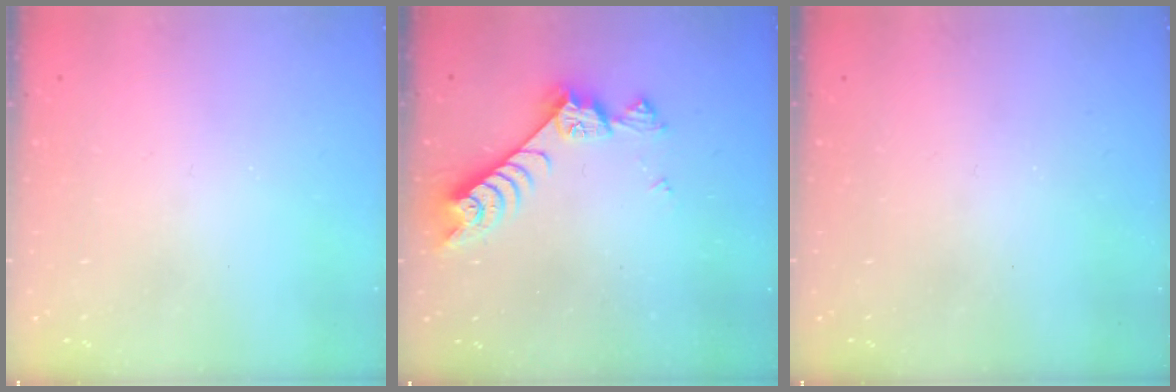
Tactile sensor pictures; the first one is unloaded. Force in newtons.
{"total": 7.7, "press": 7.6, "slide": 1.2}
{"total": 0.0}